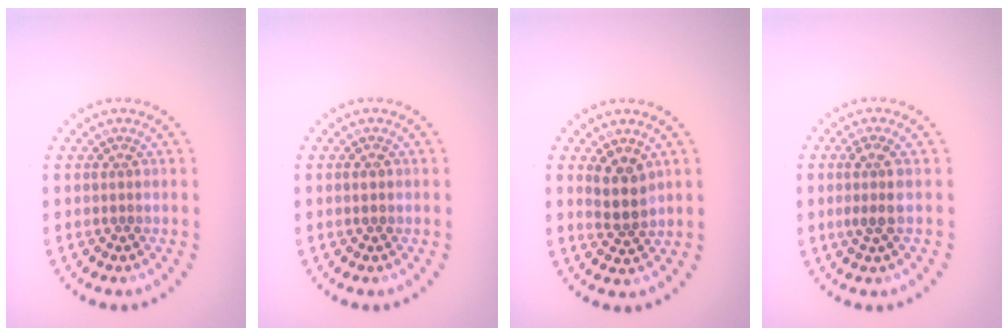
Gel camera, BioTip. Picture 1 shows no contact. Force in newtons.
{"total": 0.9, "press": 0.9, "slide": 0.0}
{"total": 2.5, "press": 2.3, "slide": 1.1}
{"total": 2.1, "press": 1.7, "slide": 1.2}